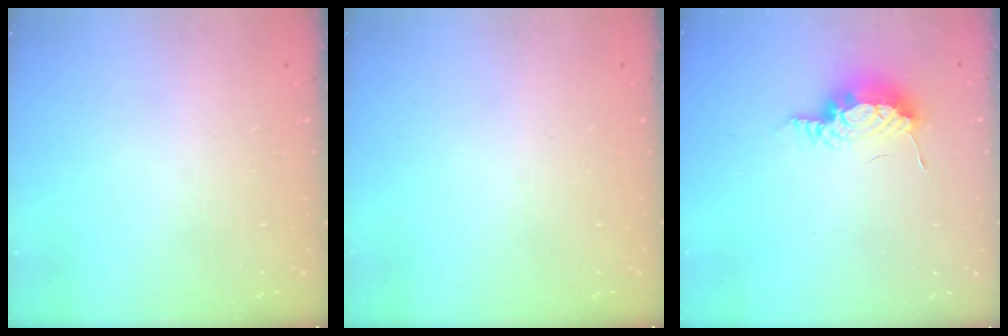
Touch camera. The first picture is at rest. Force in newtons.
{"total": 0.0}
{"total": 8.3, "press": 8.1, "slide": 1.9}